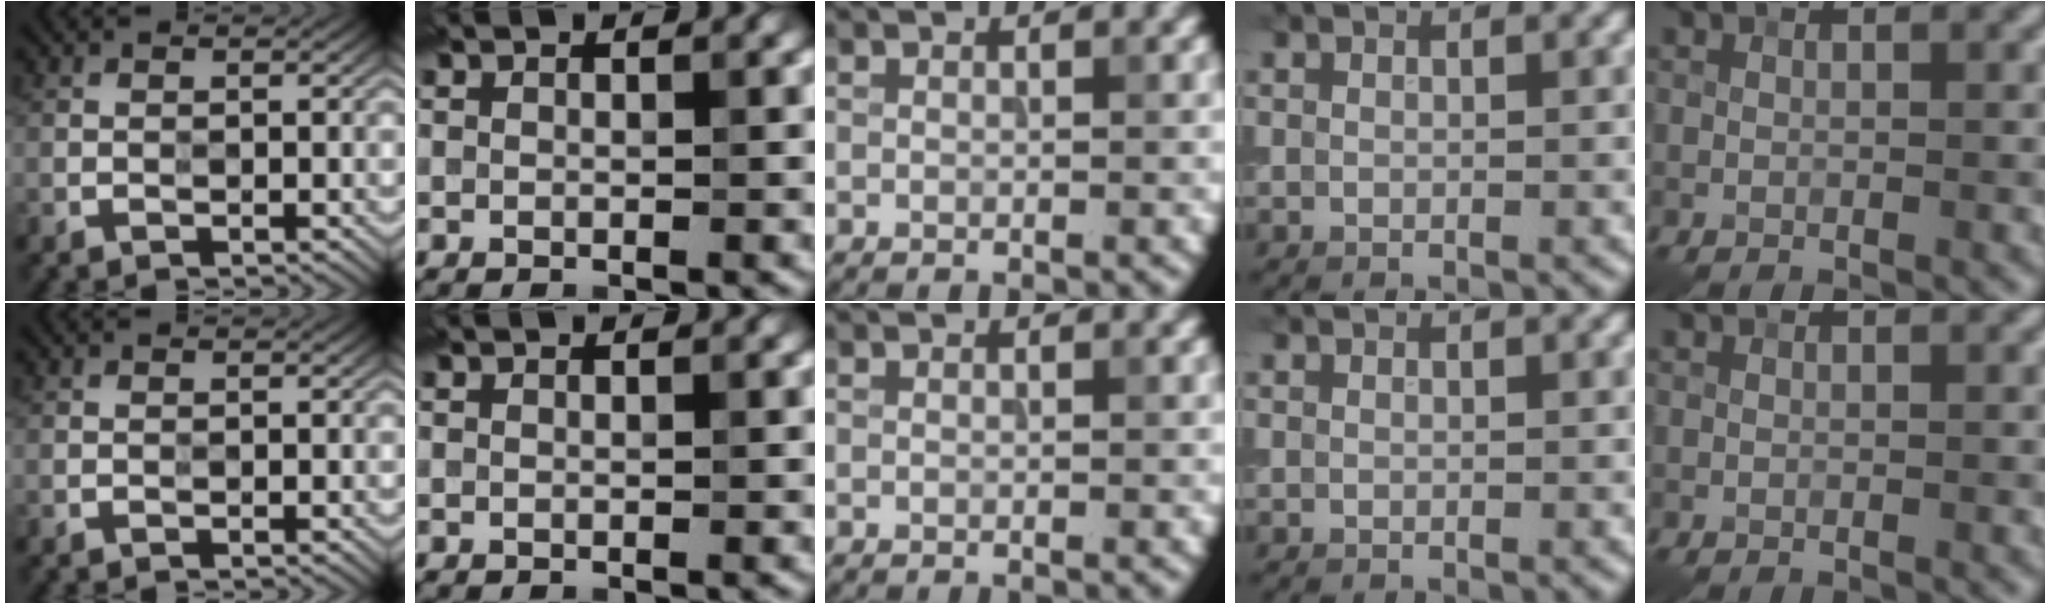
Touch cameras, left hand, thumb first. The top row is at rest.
{}